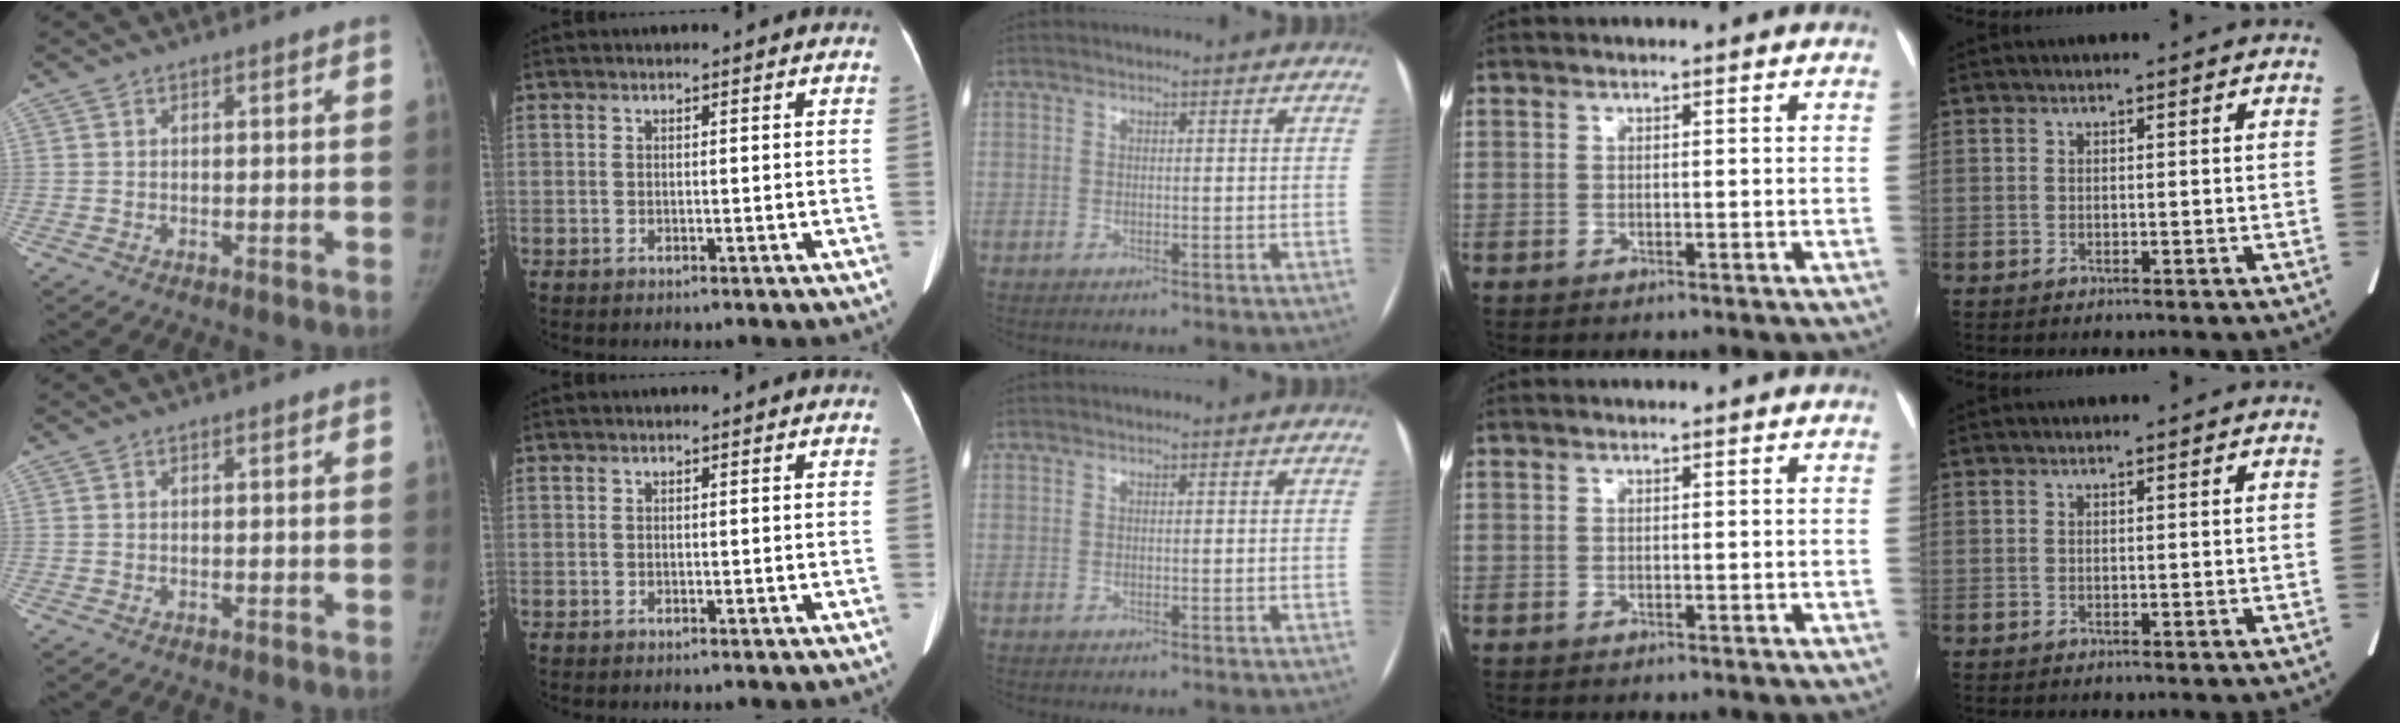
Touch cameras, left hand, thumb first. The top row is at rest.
{}